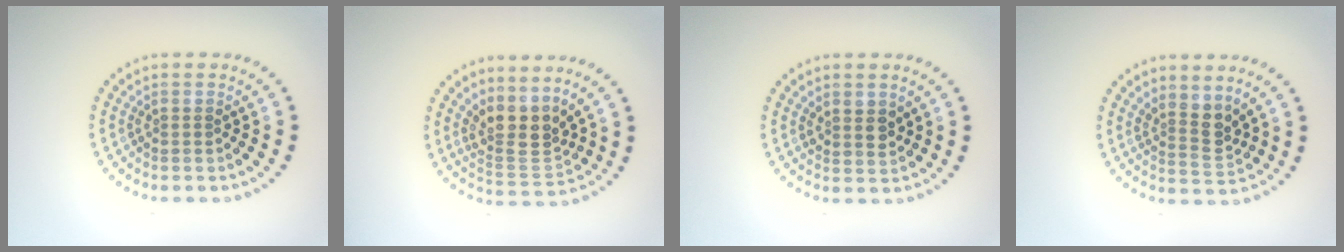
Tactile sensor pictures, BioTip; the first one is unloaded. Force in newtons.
{"total": 3.7, "press": 2.9, "slide": 2.3}
{"total": 1.7, "press": 1.5, "slide": 0.7}
{"total": 2.7, "press": 2.0, "slide": 1.8}